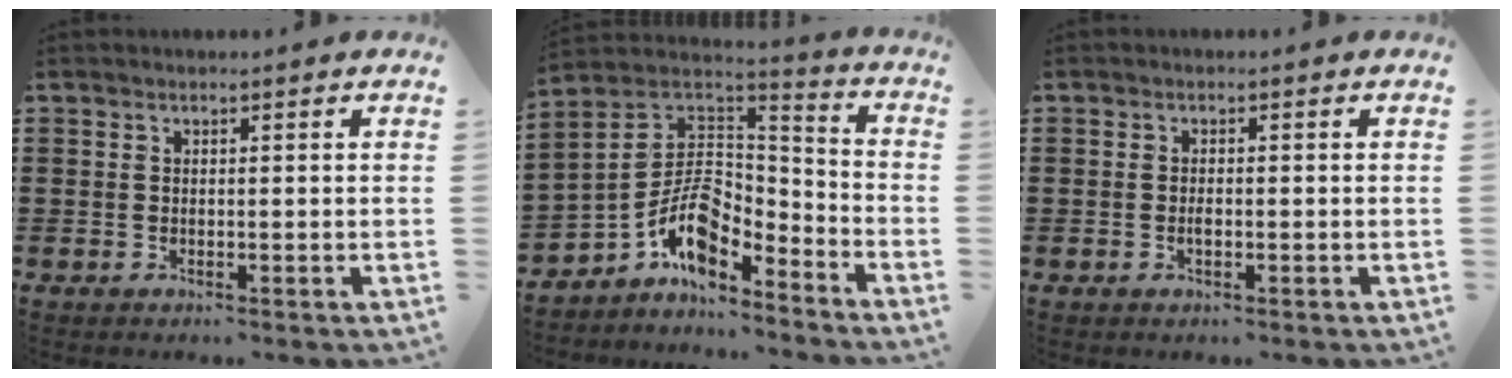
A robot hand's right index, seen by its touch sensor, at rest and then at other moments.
{"total": 8.8, "force": [-4.6, 5.0, 5.6], "torque": [-0.133, -0.007, -0.092]}
{"total": 1.1, "force": [-0.3, 0.4, 1.0], "torque": [-0.020, -0.003, -0.004]}